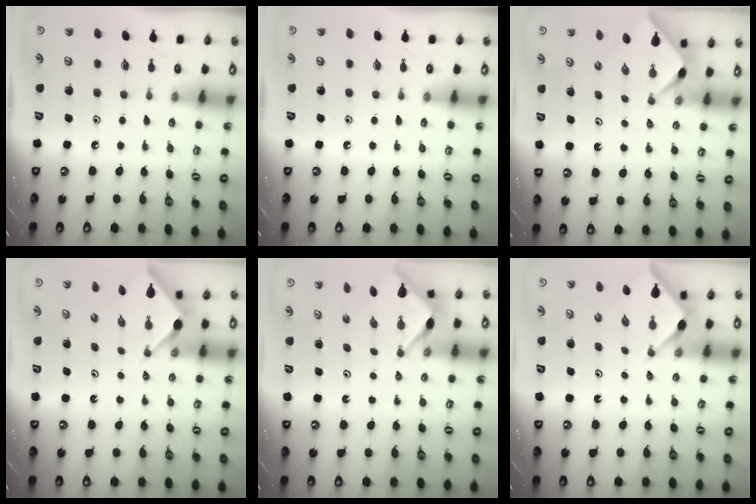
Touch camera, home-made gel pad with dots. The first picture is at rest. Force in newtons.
{"total": 0.0}
{"total": 2.4, "press": 2.4, "slide": 0.3}
{"total": 2.5, "press": 2.5, "slide": 0.2}
{"total": 2.9, "press": 2.8, "slide": 0.4}
{"total": 2.9, "press": 2.9, "slide": 0.2}